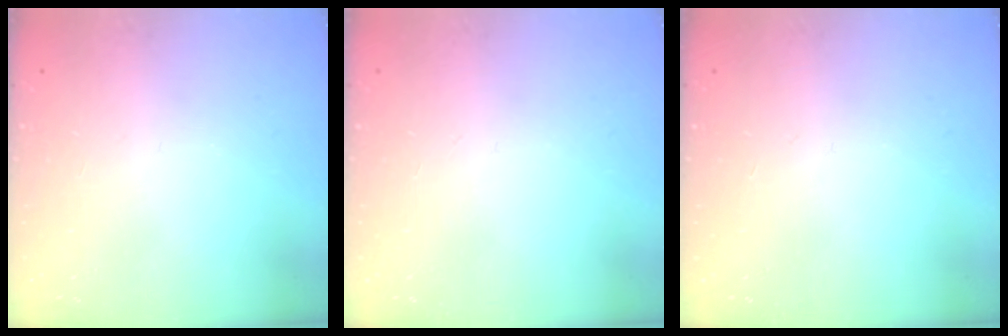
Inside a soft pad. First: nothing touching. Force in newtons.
{"total": 0.0}
{"total": 0.0}